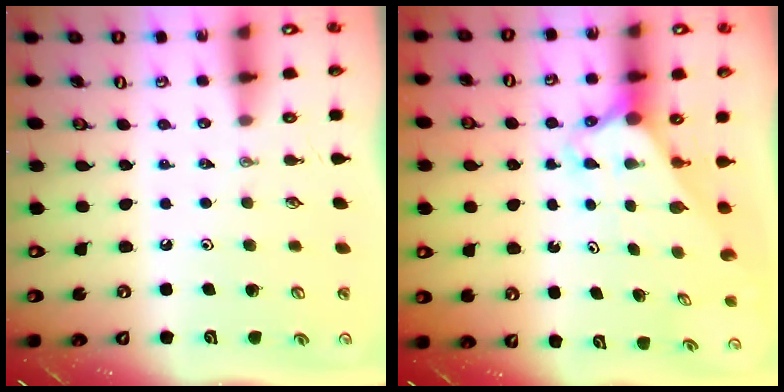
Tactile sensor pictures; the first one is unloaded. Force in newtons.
{"total": 2.5, "press": 2.5, "slide": 0.1}